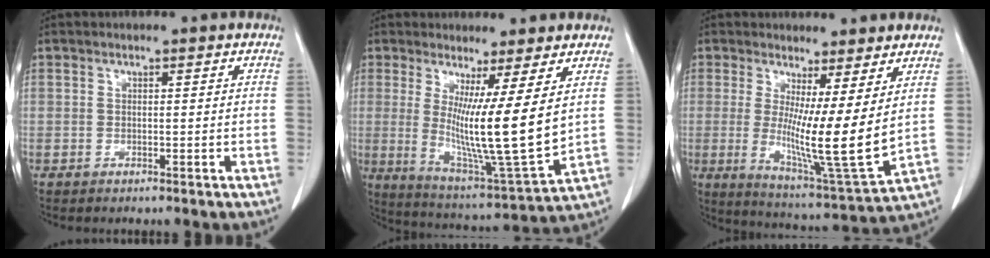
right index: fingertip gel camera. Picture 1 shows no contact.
{"total": 13.3, "force": [2.8, -0.5, 13.0], "torque": [-0.234, -0.048, 0.050]}
{"total": 11.8, "force": [1.7, -0.1, 11.6], "torque": [-0.203, -0.043, 0.034]}